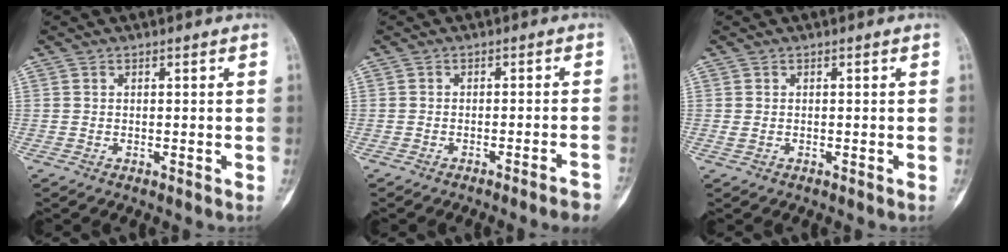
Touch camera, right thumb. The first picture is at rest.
{"total": 4.8, "force": [-3.7, -0.1, 3.1], "torque": [-0.036, 0.023, -0.042]}
{"total": 0.7, "force": [0.0, 0.5, 0.5], "torque": [-0.016, 0.003, 0.003]}